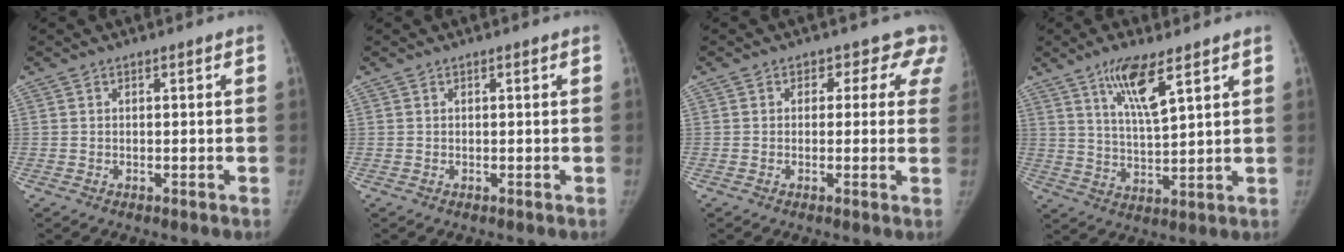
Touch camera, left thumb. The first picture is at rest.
{"total": 0.0}
{"total": 6.0, "force": [4.1, 4.3, 0.8], "torque": [0.046, -0.007, 0.017]}
{"total": 9.1, "force": [5.4, 2.0, 7.0], "torque": [-0.128, -0.030, 0.106]}